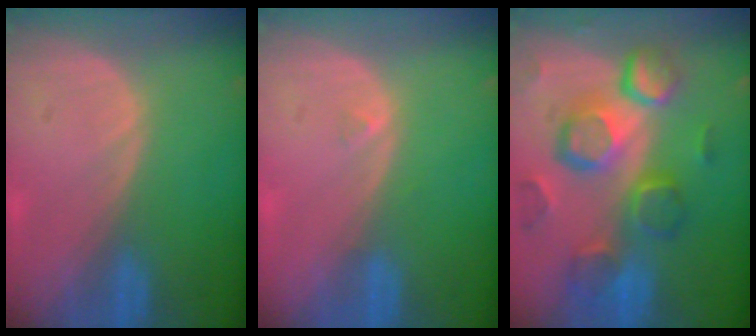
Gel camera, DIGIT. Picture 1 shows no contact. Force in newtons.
{"total": 0.5, "press": 0.5, "slide": 0.2}
{"total": 12.2, "press": 10.7, "slide": 6.0}